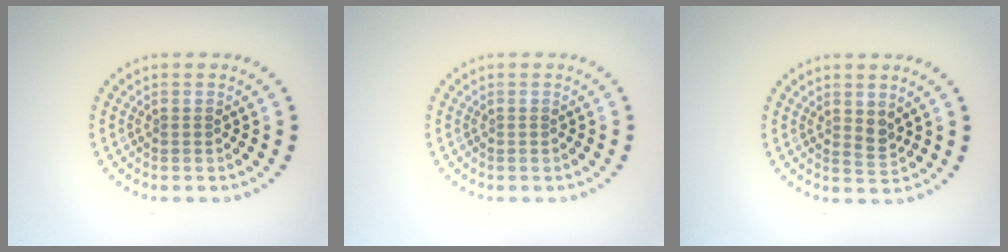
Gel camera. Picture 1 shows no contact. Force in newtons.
{"total": 0.0}
{"total": 1.3, "press": 1.1, "slide": 0.6}